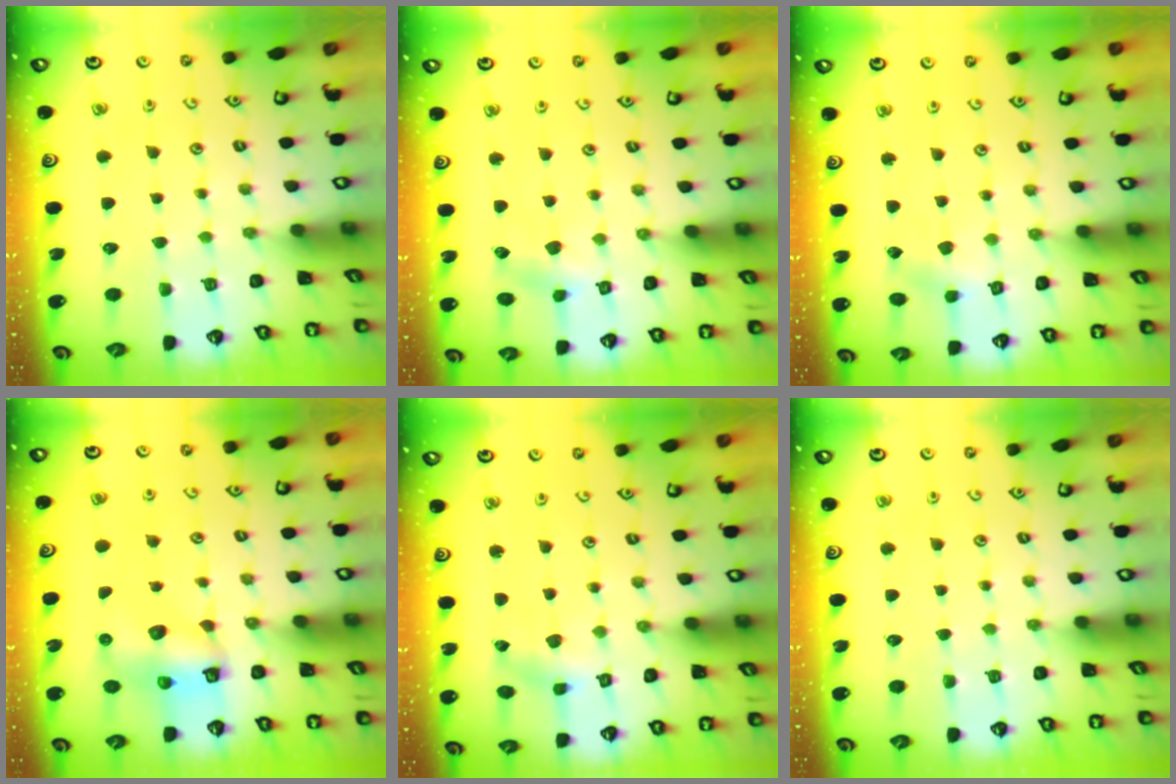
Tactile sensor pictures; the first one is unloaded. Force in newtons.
{"total": 4.1, "press": 4.1, "slide": 0.3}
{"total": 3.3, "press": 3.3, "slide": 0.3}
{"total": 8.4, "press": 8.4, "slide": 0.5}
{"total": 1.4, "press": 1.4, "slide": 0.2}
{"total": 0.0}